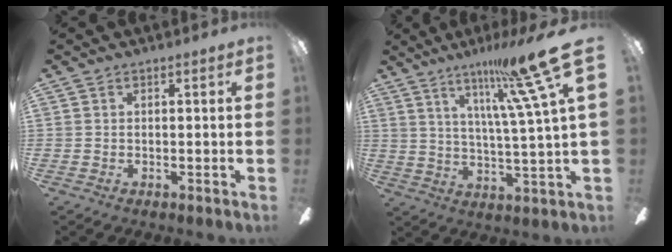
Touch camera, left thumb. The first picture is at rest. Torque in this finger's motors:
{"motor_torque": [0.26, -0.23, -0.31, -0.18, -0.07]}